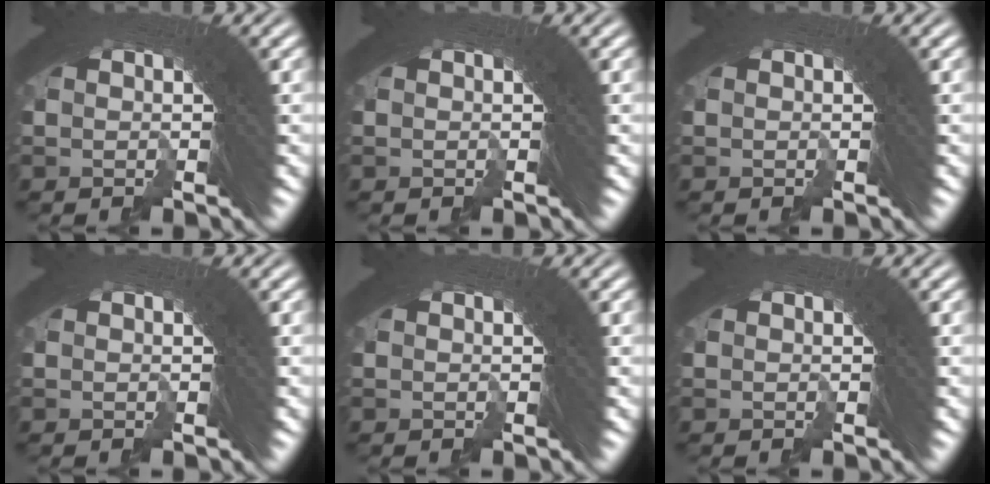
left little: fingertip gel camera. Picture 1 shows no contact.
{"total": 0.0}
{"total": 0.0}
{"total": 0.0}
{"total": 0.0}
{"total": 0.0}